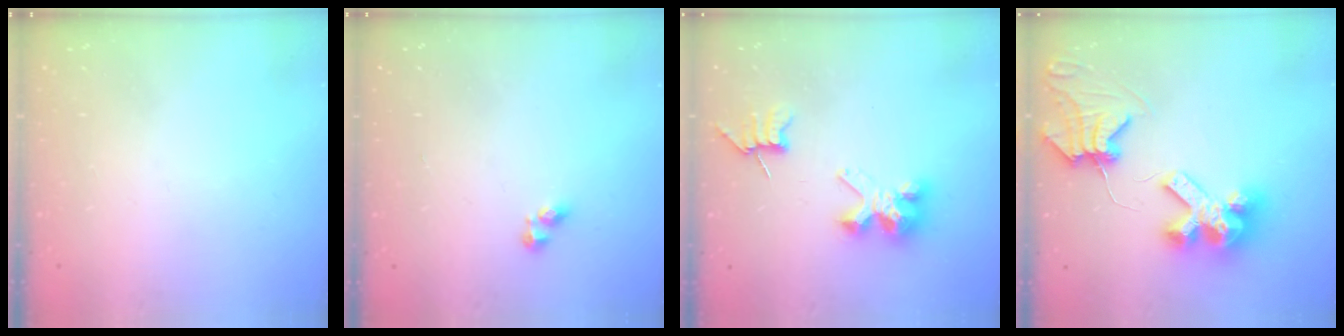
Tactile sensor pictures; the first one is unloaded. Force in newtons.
{"total": 2.8, "press": 2.8, "slide": 0.3}
{"total": 7.8, "press": 7.8, "slide": 0.5}
{"total": 11.3, "press": 11.2, "slide": 1.3}